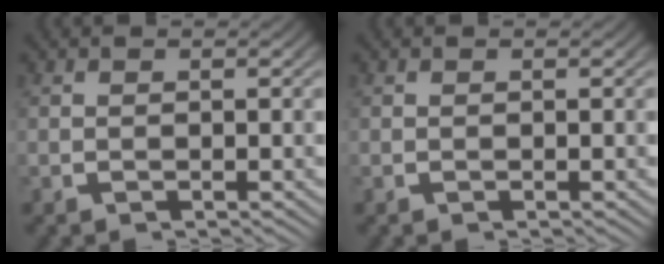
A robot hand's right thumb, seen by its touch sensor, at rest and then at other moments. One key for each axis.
{"total": 0.0}